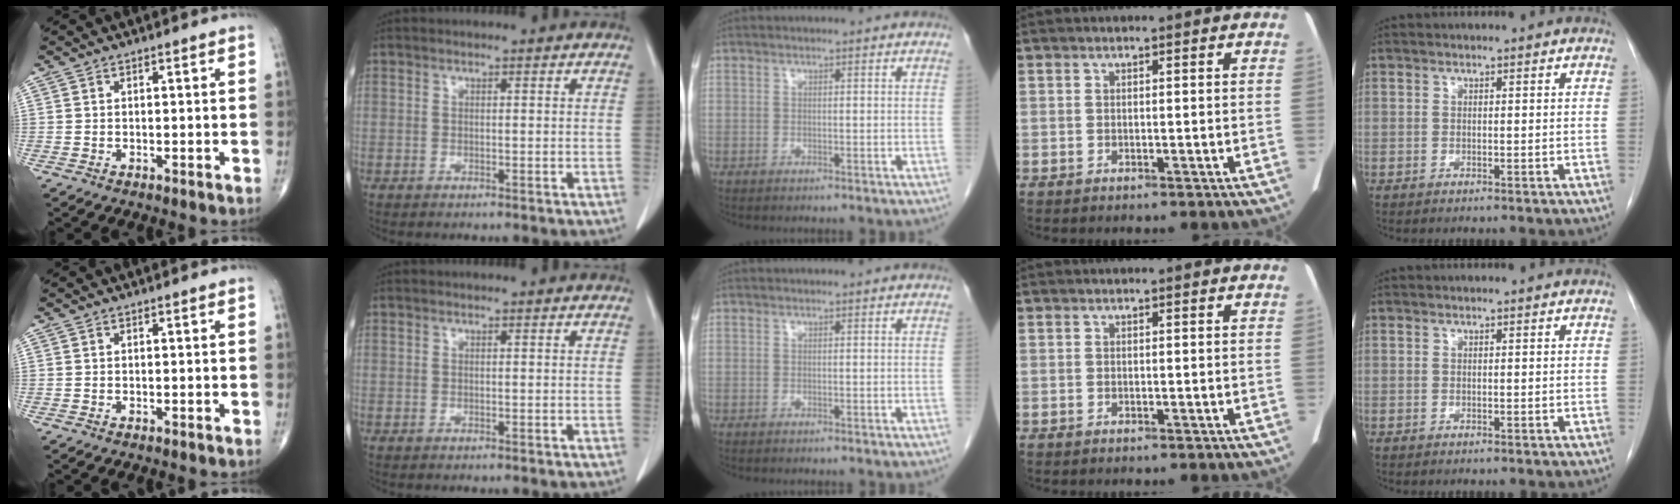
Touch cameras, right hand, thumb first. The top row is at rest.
{}